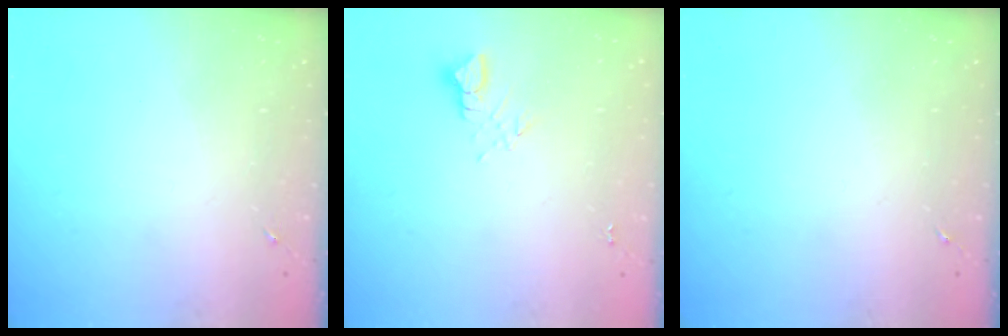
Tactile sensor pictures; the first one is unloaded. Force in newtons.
{"total": 3.8, "press": 3.8, "slide": 0.4}
{"total": 0.0}